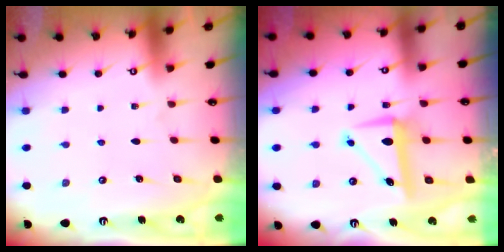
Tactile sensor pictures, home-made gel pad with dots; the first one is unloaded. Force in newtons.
{"total": 6.9, "press": 6.7, "slide": 1.6}